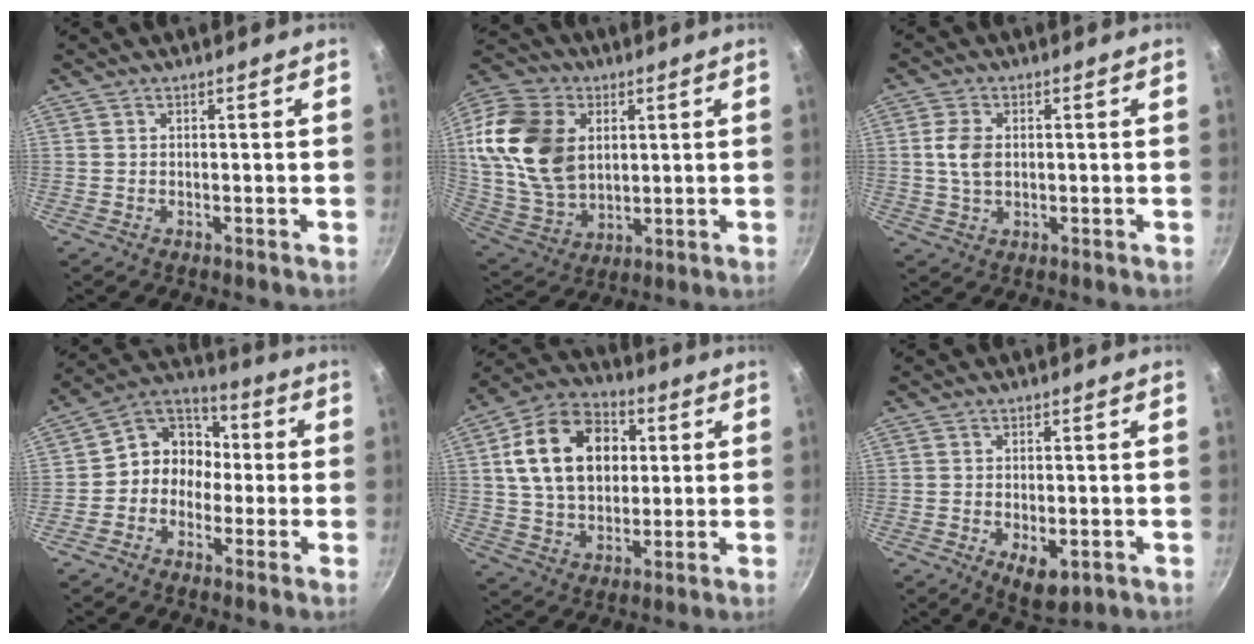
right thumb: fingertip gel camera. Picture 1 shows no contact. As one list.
[{"total": 21.9, "force": [4.3, 15.9, 14.4], "torque": [-0.262, -0.006, 0.088]}, {"total": 5.3, "force": [0.4, 3.6, 3.9], "torque": [-0.069, 0.004, 0.006]}, {"total": 9.9, "force": [-1.4, 8.6, 4.7], "torque": [-0.031, 0.045, -0.050]}, {"total": 18.5, "force": [3.6, 13.3, 12.4], "torque": [-0.183, 0.015, 0.054]}, {"total": 6.2, "force": [-1.9, 3.2, 5.0], "torque": [-0.059, -0.004, -0.017]}]